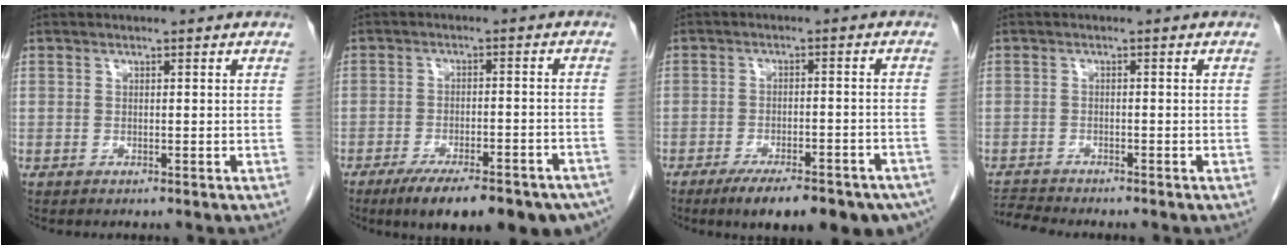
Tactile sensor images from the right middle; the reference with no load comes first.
{"total": 18.6, "force": [-14.2, 5.1, 11.0], "torque": [-0.110, 0.002, -0.185]}
{"total": 16.7, "force": [-12.4, 5.0, 10.0], "torque": [-0.093, 0.003, -0.161]}
{"total": 3.1, "force": [-3.0, -0.4, 0.0], "torque": [0.000, -0.017, -0.055]}